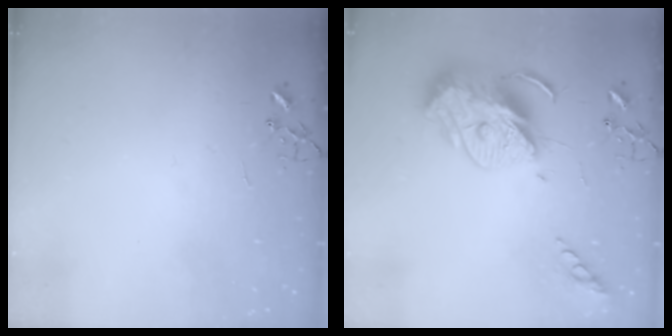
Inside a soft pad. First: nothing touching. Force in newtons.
{"total": 15.0, "press": 14.9, "slide": 1.3}